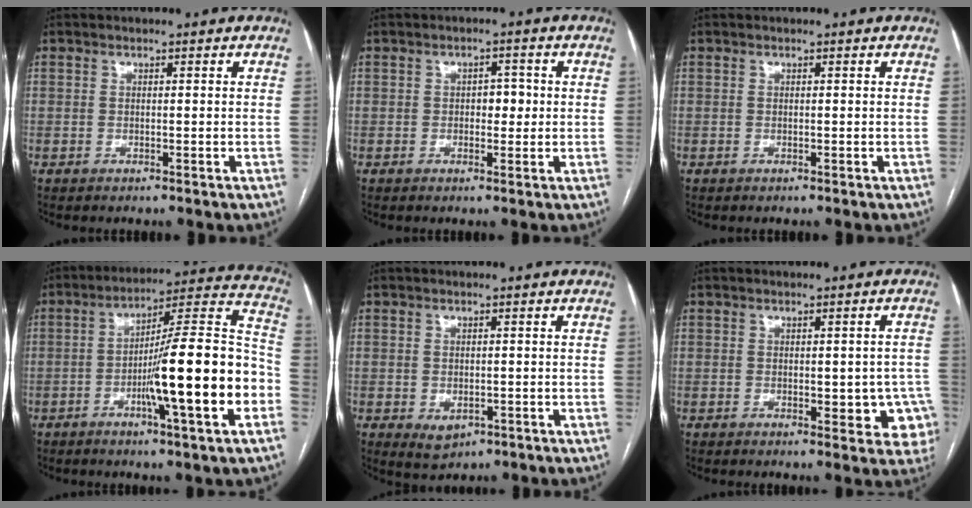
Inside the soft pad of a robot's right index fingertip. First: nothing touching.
{"total": 2.7, "force": [0.0, 1.6, 2.2], "torque": [-0.026, 0.008, 0.001]}
{"total": 0.0}
{"total": 19.3, "force": [-5.4, 0.6, 18.5], "torque": [-0.260, 0.011, -0.084]}
{"total": 3.1, "force": [-1.1, 2.2, 1.9], "torque": [-0.027, -0.003, -0.002]}
{"total": 7.1, "force": [-1.3, 3.4, 6.1], "torque": [-0.048, 0.013, -0.011]}